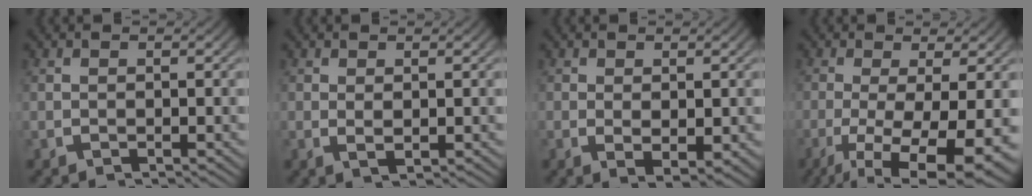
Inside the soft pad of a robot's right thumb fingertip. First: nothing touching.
{"total": 1.0, "force": [0.3, 0.5, 0.8], "torque": [-0.010, 0.000, 0.007]}
{"total": 2.3, "force": [-0.1, 1.5, 1.8], "torque": [-0.028, -0.010, 0.002]}
{"total": 11.2, "force": [-3.6, 5.5, 9.1], "torque": [-0.162, -0.050, -0.033]}